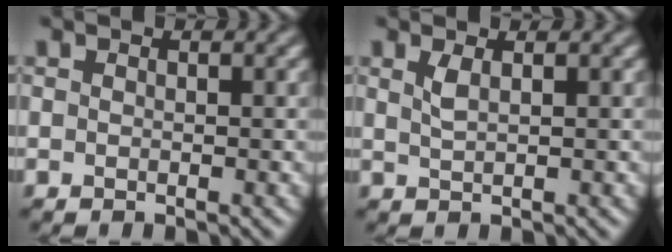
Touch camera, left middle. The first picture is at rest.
{"total": 1.3, "force": [0.6, 0.3, 1.1], "torque": [-0.024, 0.001, 0.011]}